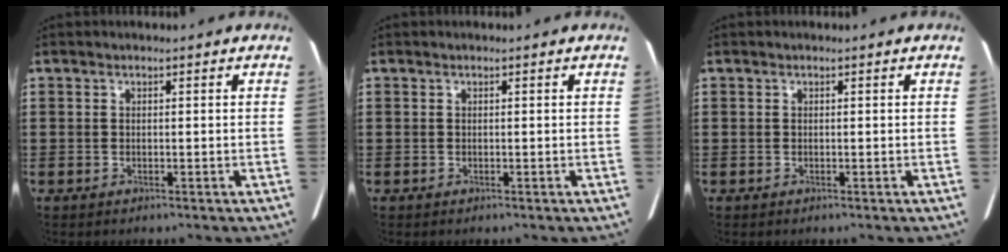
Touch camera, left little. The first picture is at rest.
{"total": 0.0}
{"total": 0.0}